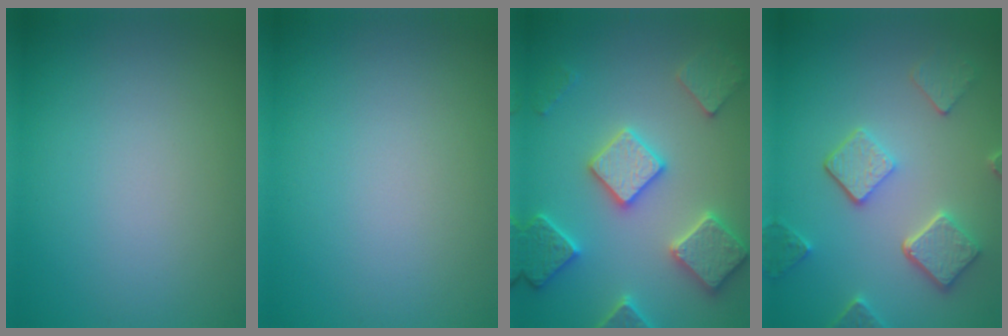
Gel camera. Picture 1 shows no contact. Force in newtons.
{"total": 0.0}
{"total": 5.8, "press": 5.6, "slide": 1.3}
{"total": 5.0, "press": 3.9, "slide": 3.2}